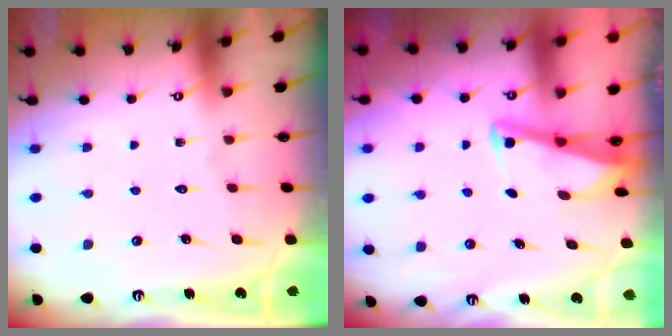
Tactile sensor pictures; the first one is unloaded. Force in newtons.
{"total": 2.7, "press": 2.7, "slide": 0.4}